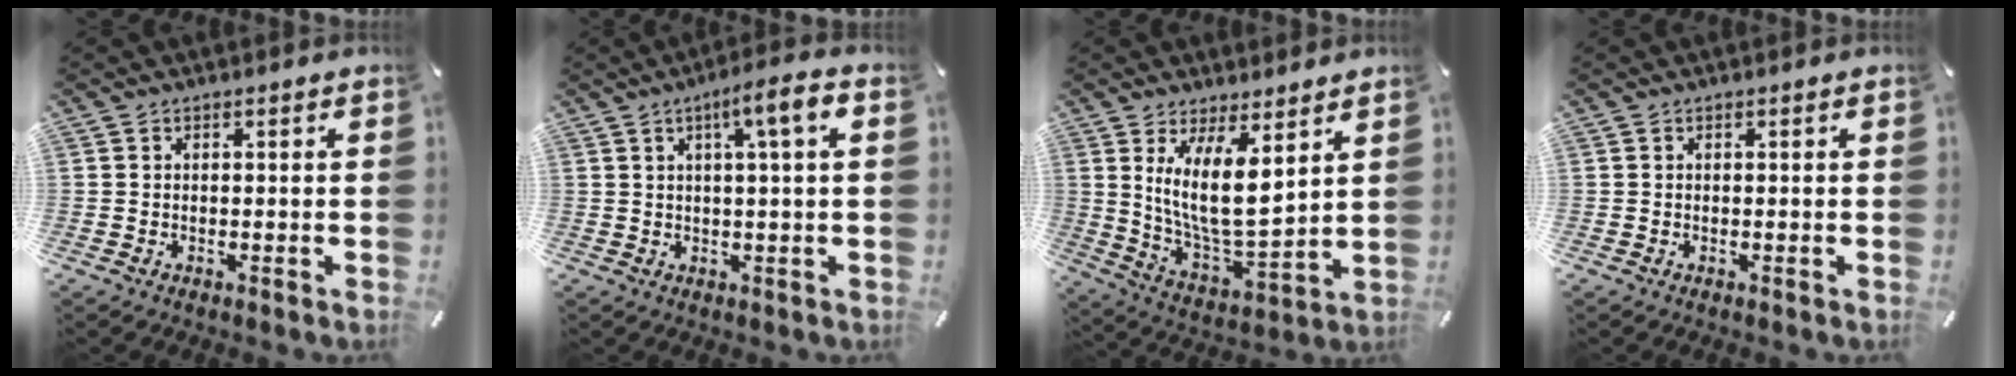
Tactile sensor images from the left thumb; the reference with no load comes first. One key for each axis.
{"total": 7.2, "fx": 2.5, "fy": 0.5, "fz": 6.7, "tx": -0.108, "ty": -0.006, "tz": 0.033}
{"total": 13.5, "fx": 5.9, "fy": 5.2, "fz": 11.0, "tx": -0.219, "ty": -0.044, "tz": 0.107}
{"total": 0.0}